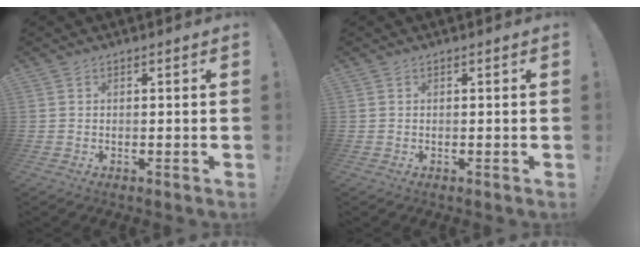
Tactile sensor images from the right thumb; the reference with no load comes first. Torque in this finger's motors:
{"motor_torque": [0.00, 0.00, 0.00, 0.00, 0.00]}